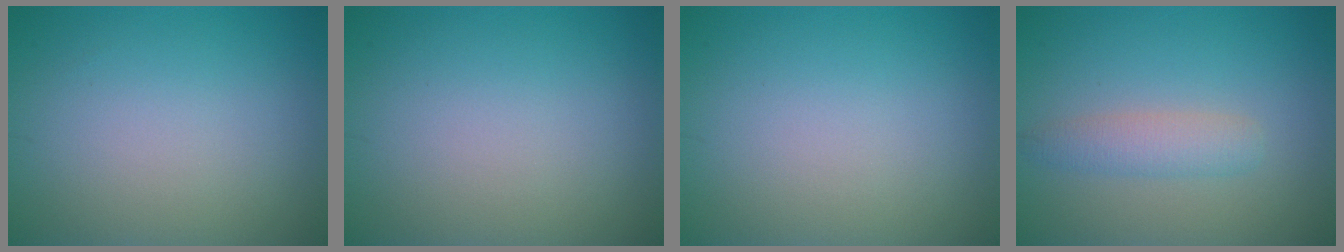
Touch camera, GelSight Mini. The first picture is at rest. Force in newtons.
{"total": 0.0}
{"total": 0.0}
{"total": 2.3, "press": 2.3, "slide": 0.1}